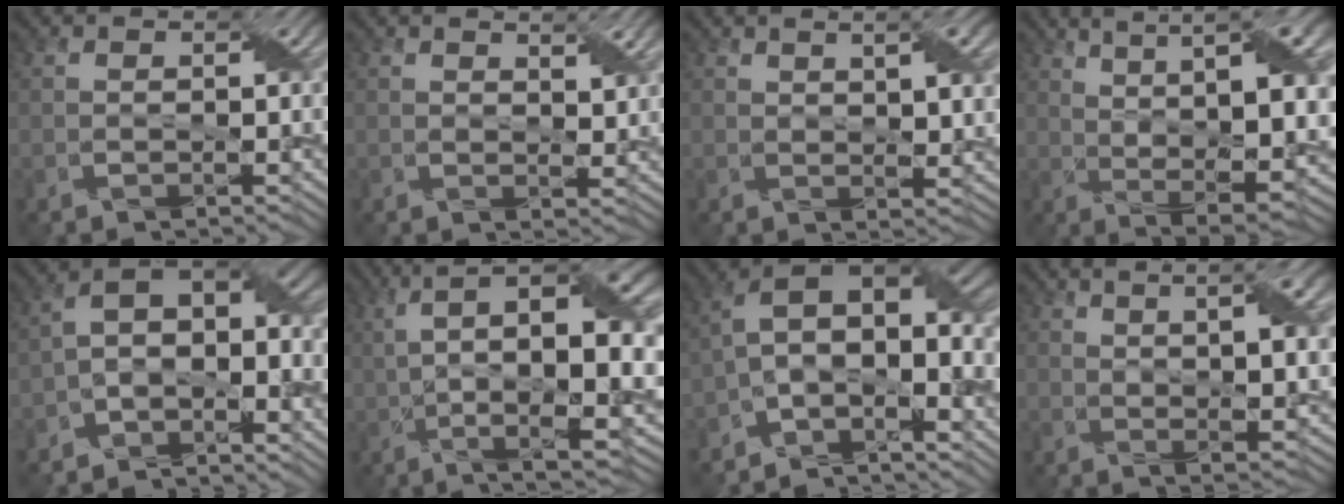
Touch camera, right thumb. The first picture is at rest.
{"total": 2.5, "force": [1.8, 0.6, 1.7], "torque": [-0.036, -0.004, 0.034]}
{"total": 5.6, "force": [2.6, 1.7, 4.7], "torque": [-0.076, 0.004, 0.046]}
{"total": 15.4, "force": [5.5, 5.2, 13.4], "torque": [-0.205, 0.022, 0.087]}
{"total": 8.9, "force": [-3.6, 5.1, 6.4], "torque": [-0.104, -0.004, -0.072]}
{"total": 14.5, "force": [2.1, 3.9, 13.7], "torque": [-0.235, 0.001, 0.048]}
{"total": 14.4, "force": [-3.4, 7.6, 11.8], "torque": [-0.200, -0.003, -0.049]}
{"total": 9.1, "force": [3.7, 2.5, 8.0], "torque": [-0.124, 0.005, 0.060]}